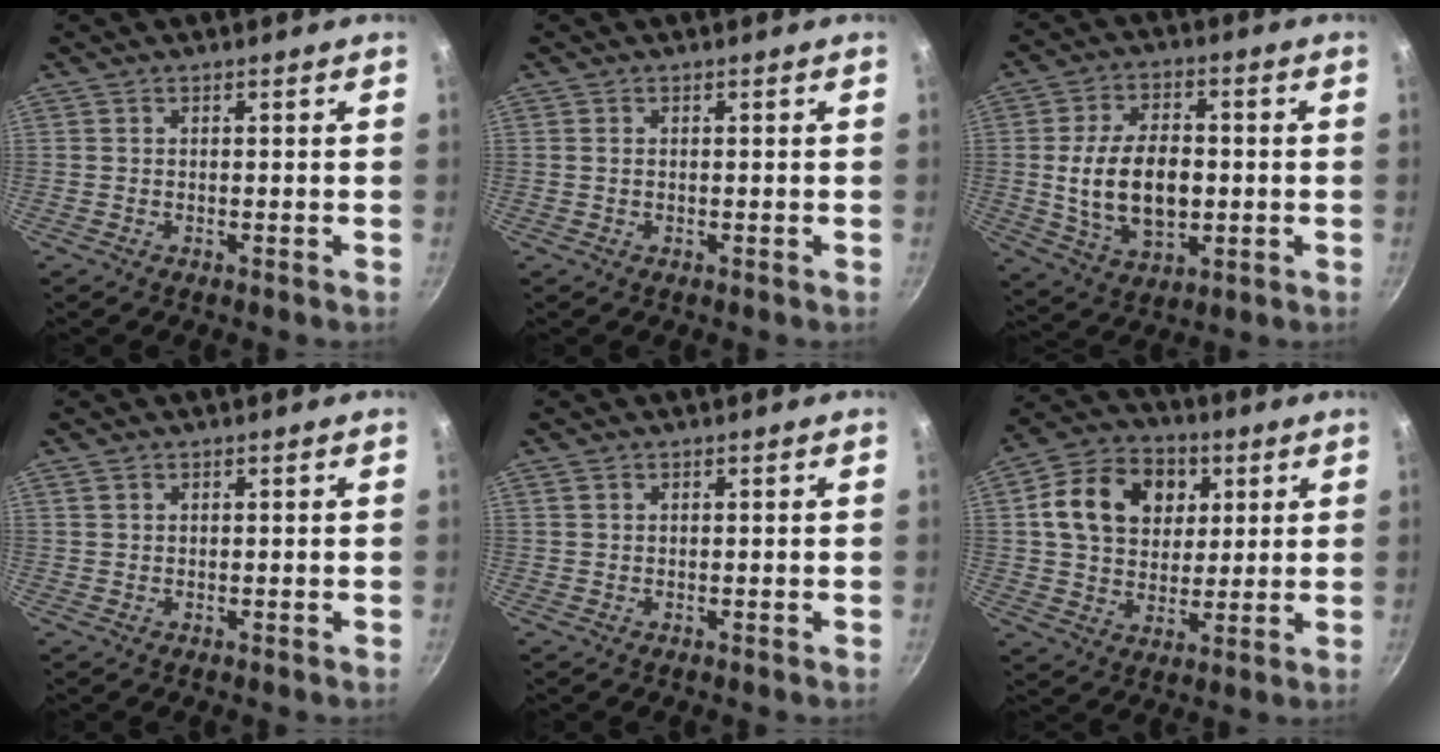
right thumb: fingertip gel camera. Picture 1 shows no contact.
{"total": 0.6, "force": [0.0, 0.4, 0.4], "torque": [-0.007, 0.002, 0.000]}
{"total": 14.6, "force": [-0.7, 8.9, 11.5], "torque": [-0.183, 0.006, -0.003]}
{"total": 1.1, "force": [0.6, 0.8, 0.4], "torque": [-0.006, 0.001, 0.010]}
{"total": 0.9, "force": [0.5, 0.6, 0.3], "torque": [-0.005, 0.001, 0.008]}
{"total": 15.9, "force": [4.6, 12.2, 9.1], "torque": [-0.130, 0.003, 0.068]}